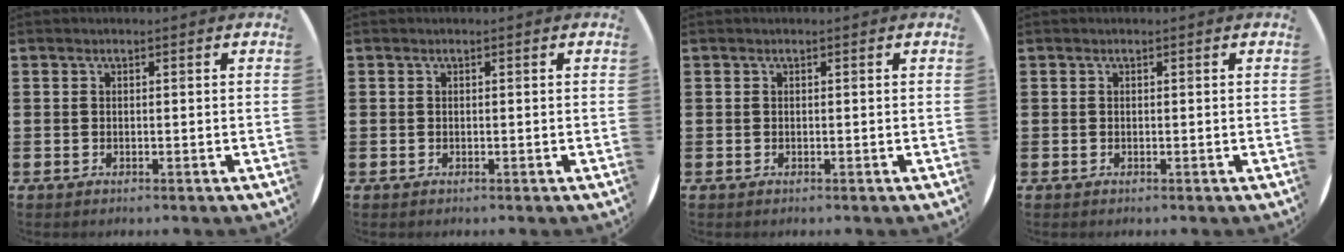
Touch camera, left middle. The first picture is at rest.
{"total": 0.0}
{"total": 0.0}
{"total": 0.0}